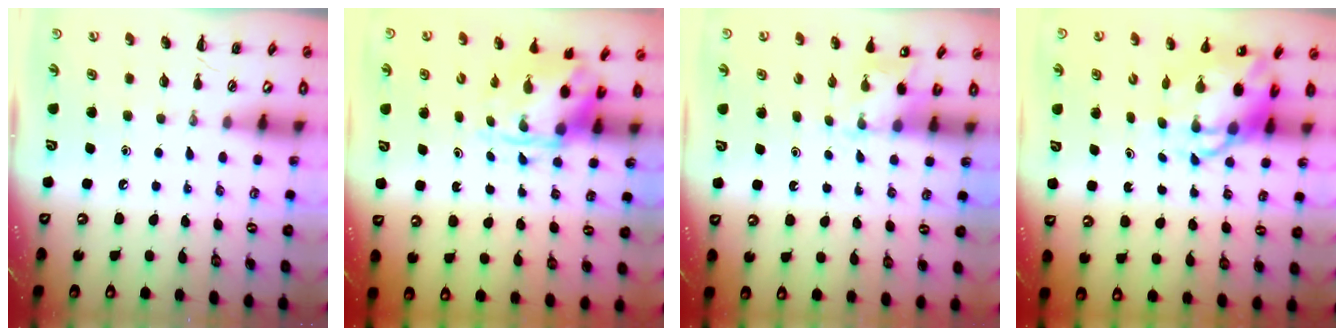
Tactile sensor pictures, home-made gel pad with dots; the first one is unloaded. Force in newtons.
{"total": 3.6, "press": 3.5, "slide": 1.0}
{"total": 4.3, "press": 4.2, "slide": 0.8}
{"total": 7.5, "press": 7.2, "slide": 2.0}